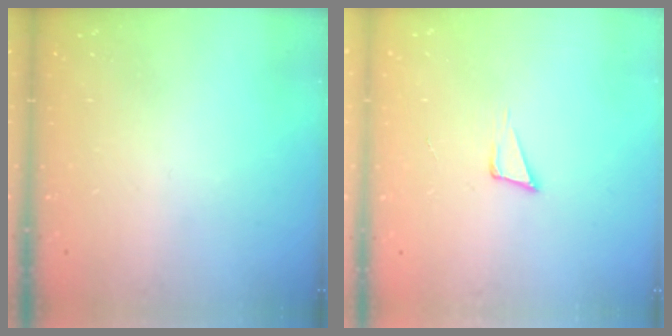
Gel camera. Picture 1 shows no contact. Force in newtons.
{"total": 3.9, "press": 2.4, "slide": 3.1}